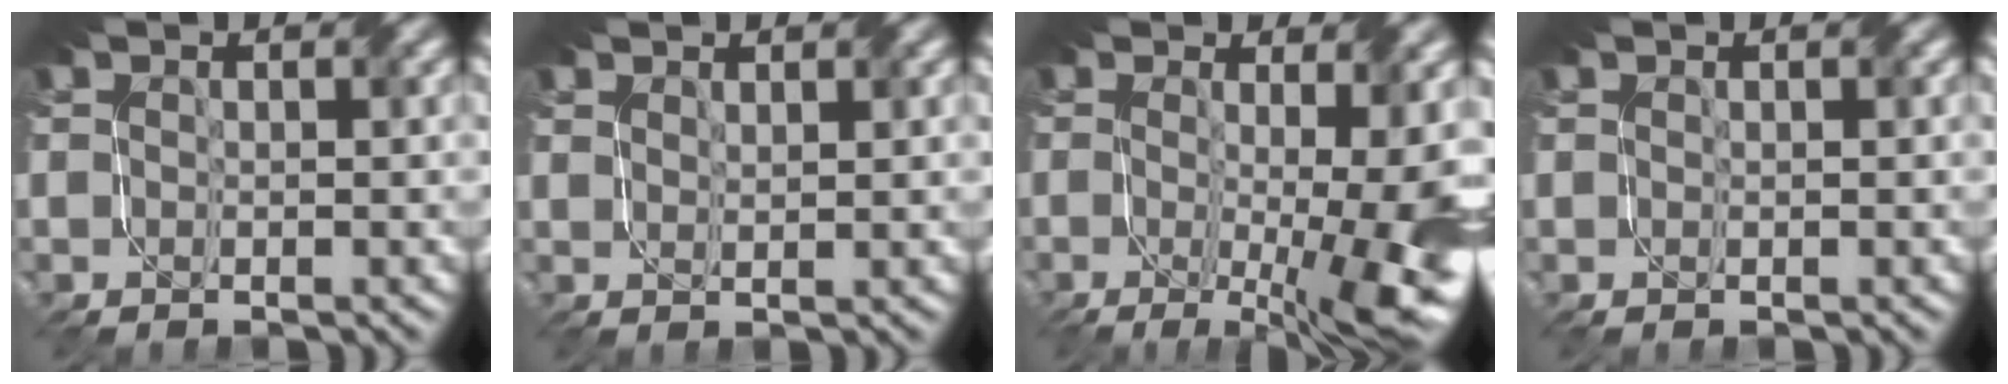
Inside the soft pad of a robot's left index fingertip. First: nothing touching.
{"total": 1.2, "force": [1.2, 0.2, 0.1], "torque": [-0.006, 0.000, 0.024]}
{"total": 11.5, "force": [-1.3, 3.7, 10.8], "torque": [-0.135, -0.009, -0.007]}
{"total": 0.0}